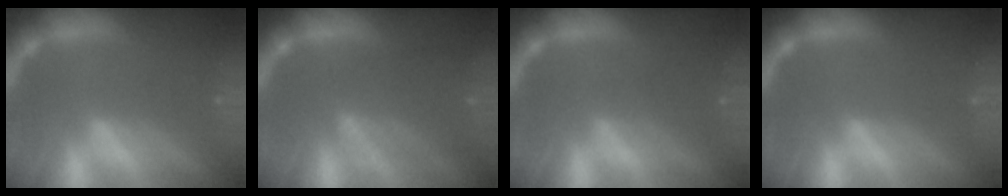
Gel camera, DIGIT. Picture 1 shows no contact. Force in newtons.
{"total": 6.1}
{"total": 2.5}
{"total": 0.0}